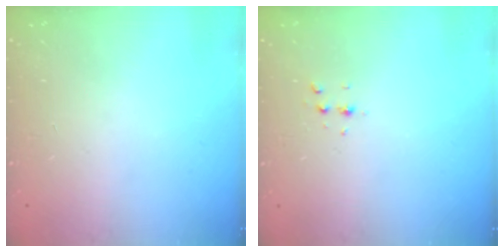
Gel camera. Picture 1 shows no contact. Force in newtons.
{"total": 3.8, "press": 3.7, "slide": 1.1}